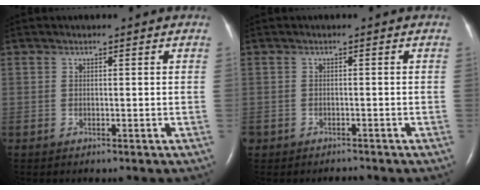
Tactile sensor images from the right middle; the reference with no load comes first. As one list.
[{"total": 1.6, "force": [-1.4, 0.8, 0.1], "torque": [-0.009, -0.003, -0.021]}]